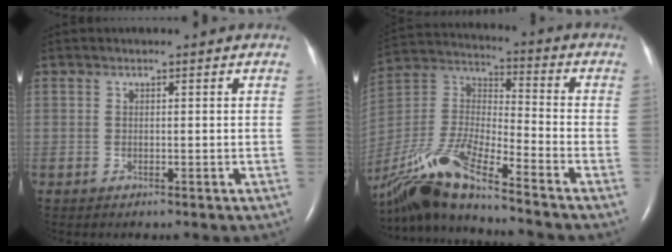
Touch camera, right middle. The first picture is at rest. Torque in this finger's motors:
{"motor_torque": [1.12, -1.02, 0.68, 0.20]}